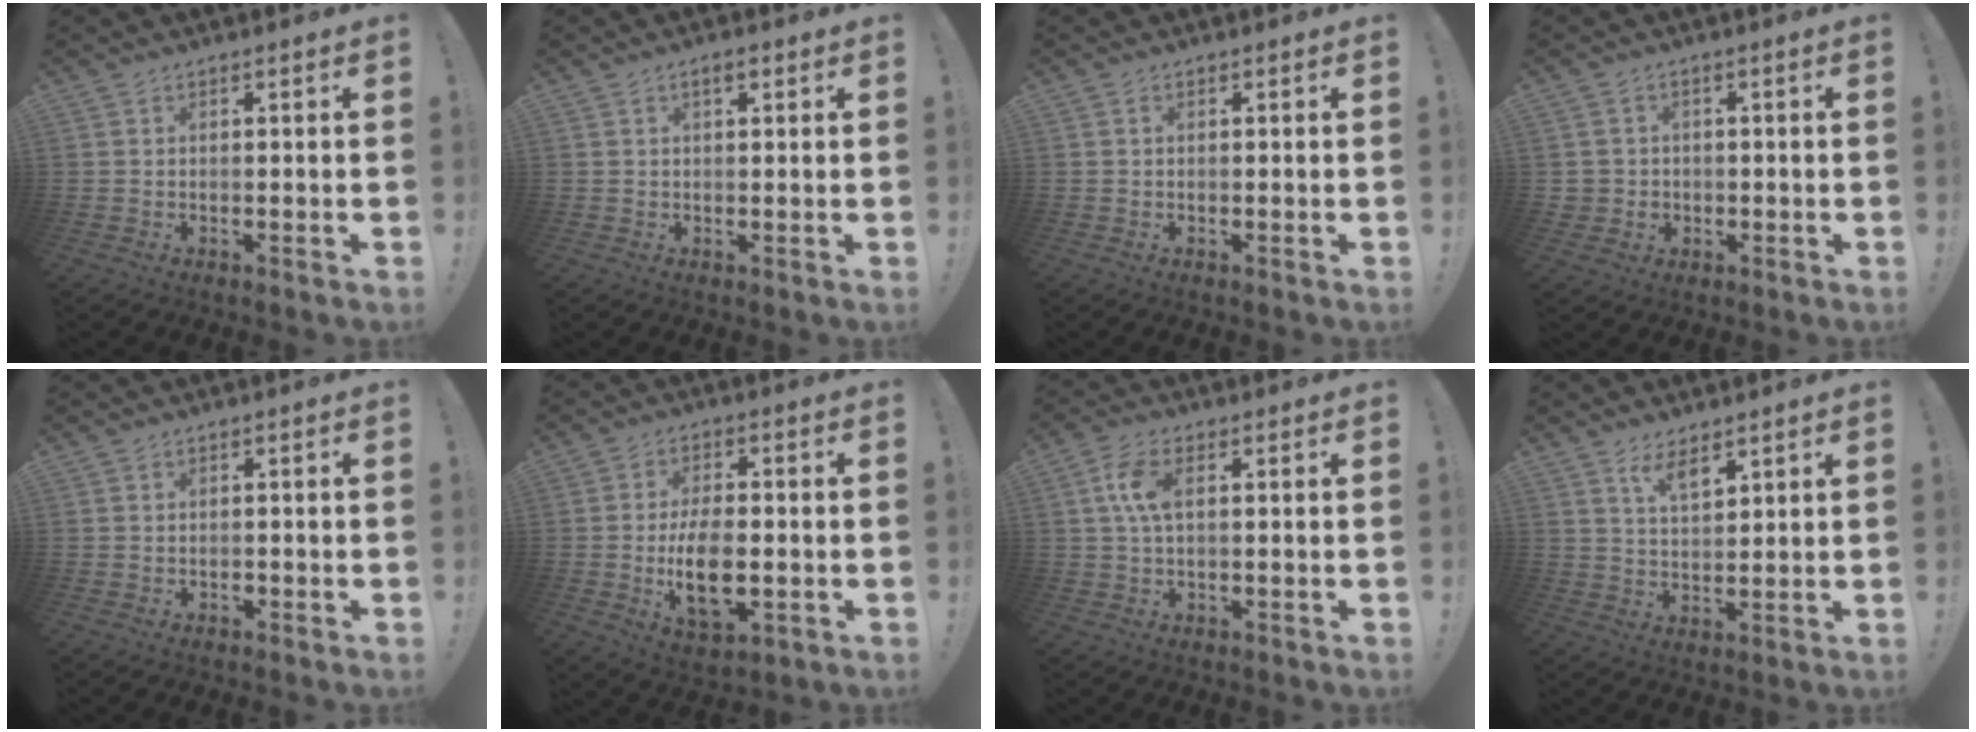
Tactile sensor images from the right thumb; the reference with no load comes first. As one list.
[{"total": 2.4, "force": [1.2, 1.0, 1.8], "torque": [-0.026, -0.001, 0.018]}, {"total": 0.0}, {"total": 3.5, "force": [0.2, 3.4, 0.9], "torque": [-0.016, 0.001, 0.007]}, {"total": 0.6, "force": [-0.4, 0.4, 0.0], "torque": [-0.003, 0.002, -0.007]}, {"total": 12.5, "force": [-2.0, 6.5, 10.4], "torque": [-0.173, -0.005, -0.035]}, {"total": 7.2, "force": [1.3, 3.7, 6.0], "torque": [-0.120, 0.003, 0.022]}, {"total": 6.0, "force": [4.4, 2.1, 3.5], "torque": [-0.065, -0.024, 0.077]}]